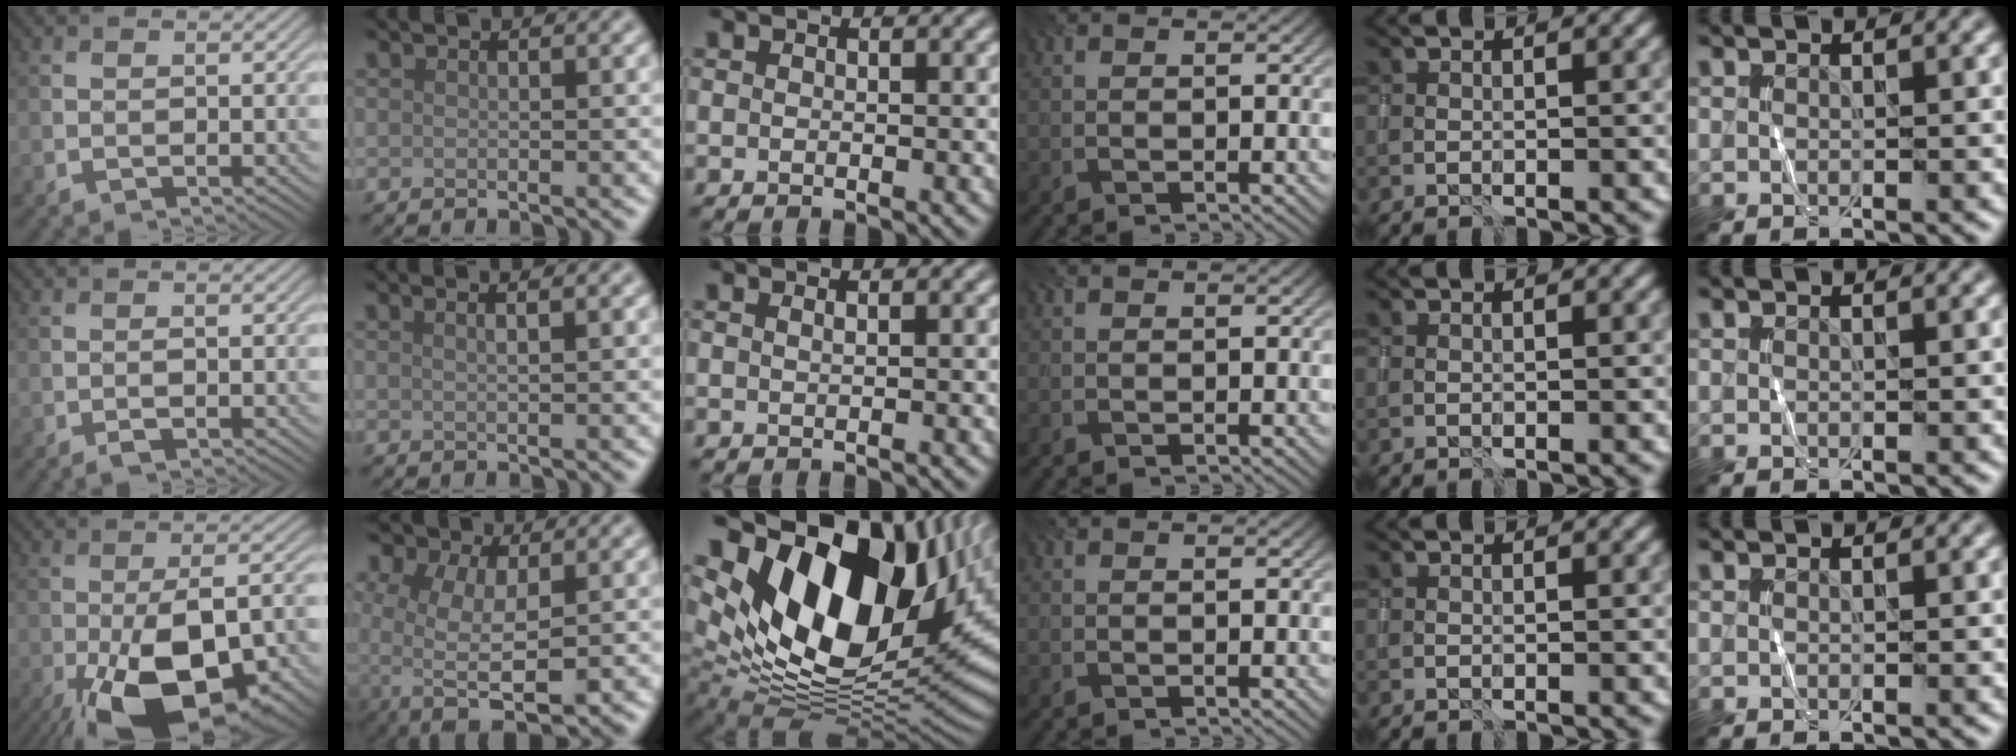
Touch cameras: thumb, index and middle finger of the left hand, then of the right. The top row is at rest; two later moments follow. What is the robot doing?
{"motion": "wrap", "object": "sponge"}